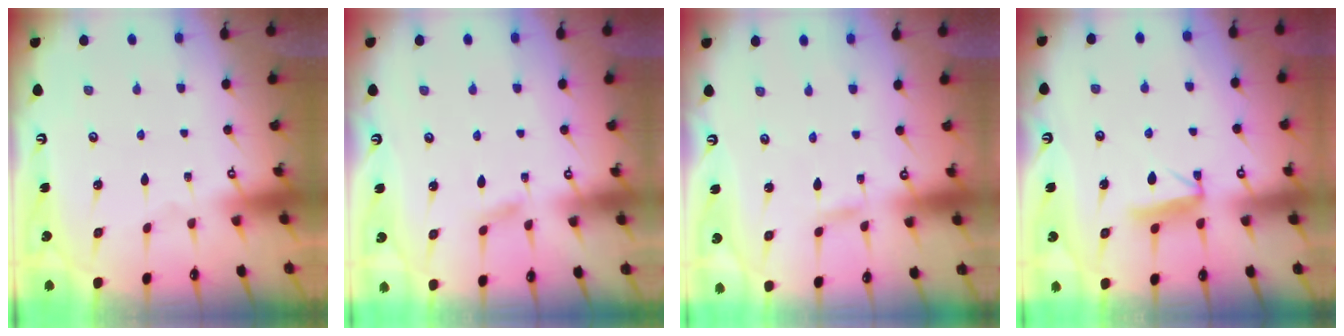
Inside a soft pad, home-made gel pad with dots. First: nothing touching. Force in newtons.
{"total": 4.3, "press": 4.2, "slide": 0.6}
{"total": 1.9, "press": 1.9, "slide": 0.1}
{"total": 6.9, "press": 6.9, "slide": 0.7}